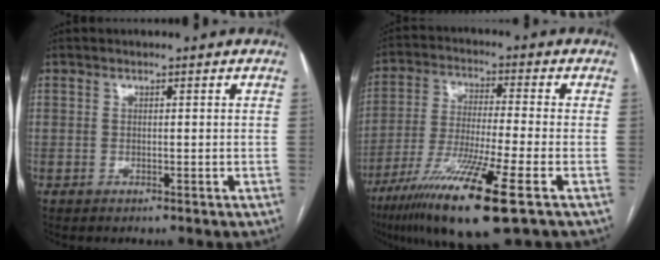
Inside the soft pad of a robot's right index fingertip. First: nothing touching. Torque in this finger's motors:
{"motor_torque": [0.78, -0.29, 0.64, 0.21]}